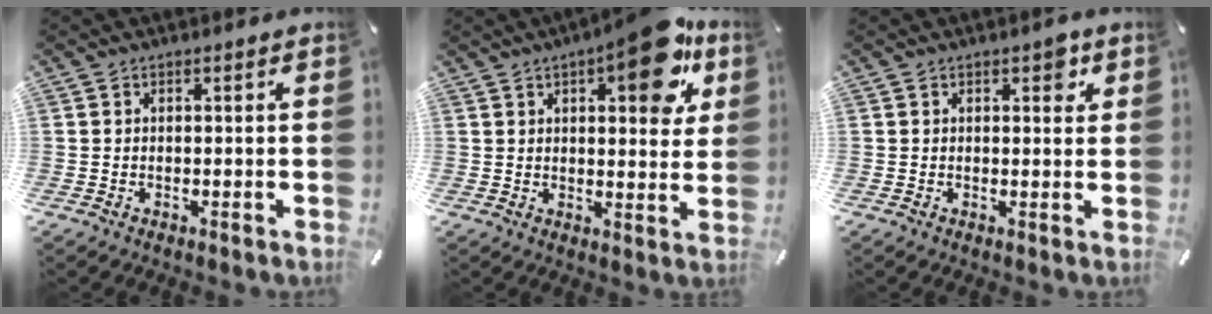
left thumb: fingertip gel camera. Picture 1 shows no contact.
{"total": 14.5, "force": [7.8, 5.4, 10.9], "torque": [-0.132, -0.039, 0.121]}
{"total": 3.2, "force": [1.6, 1.7, 2.2], "torque": [-0.016, -0.005, 0.019]}